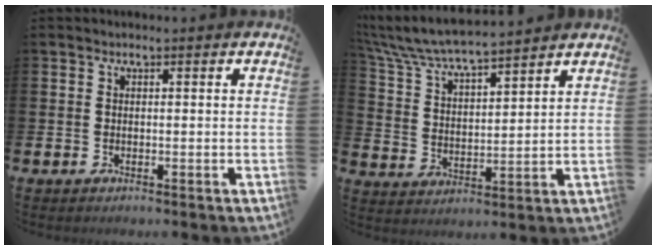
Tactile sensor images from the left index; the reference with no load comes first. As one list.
[{"total": 6.9, "force": [6.6, 0.5, 1.9], "torque": [-0.070, -0.044, 0.115]}]